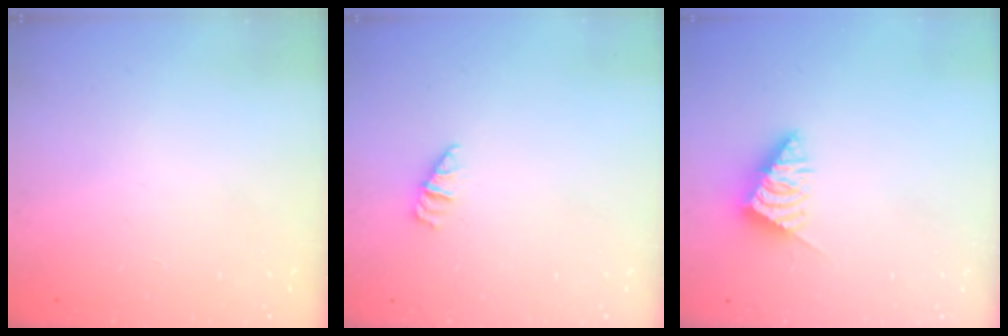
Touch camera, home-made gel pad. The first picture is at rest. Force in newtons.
{"total": 0.8, "press": 0.8, "slide": 0.2}
{"total": 3.4, "press": 3.3, "slide": 0.3}